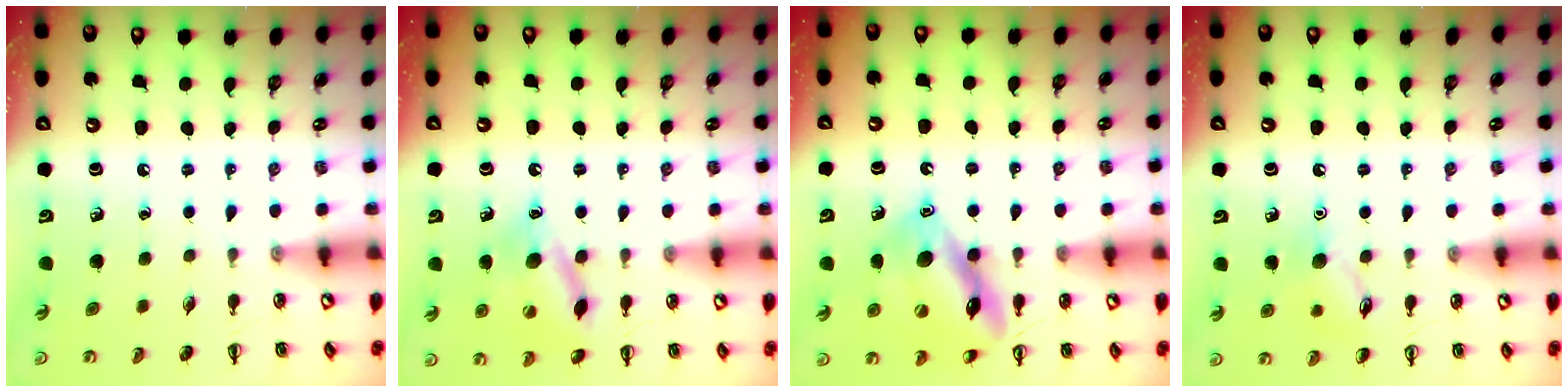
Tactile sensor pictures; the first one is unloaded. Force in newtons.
{"total": 13.2, "press": 13.0, "slide": 2.3}
{"total": 14.2, "press": 14.0, "slide": 2.1}
{"total": 8.7, "press": 8.7, "slide": 0.5}